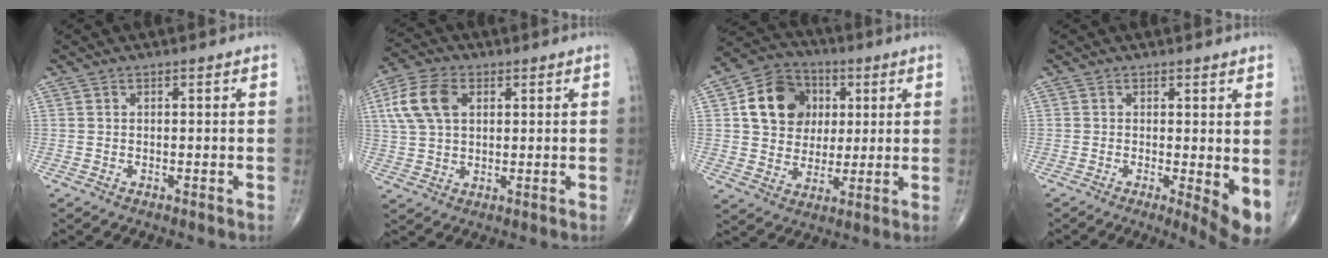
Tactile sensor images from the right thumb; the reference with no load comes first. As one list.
[{"total": 9.9, "force": [2.9, 6.3, 7.1], "torque": [-0.143, 0.008, 0.054]}, {"total": 13.8, "force": [3.3, 11.5, 7.0], "torque": [-0.089, 0.002, 0.055]}, {"total": 5.9, "force": [-0.1, 1.6, 5.6], "torque": [-0.076, -0.015, -0.002]}]